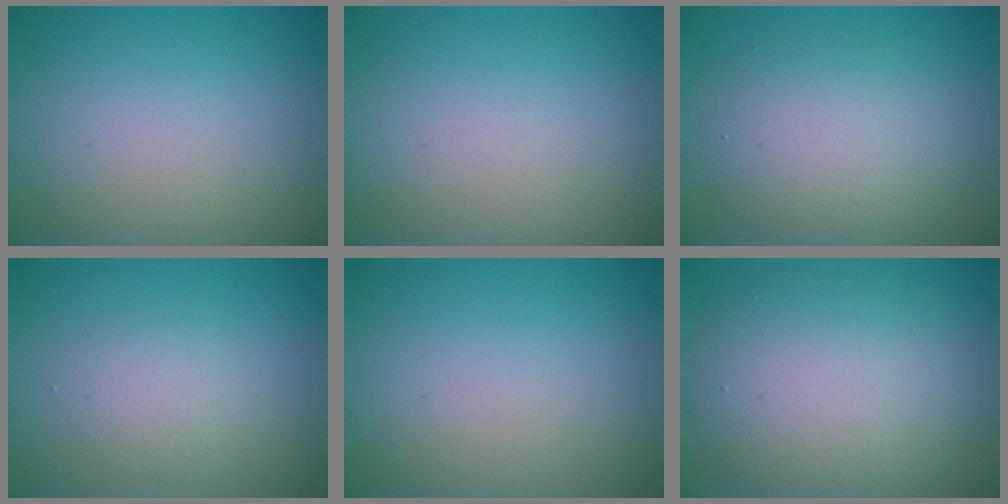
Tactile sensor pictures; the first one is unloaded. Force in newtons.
{"total": 0.0}
{"total": 4.8, "press": 4.8, "slide": 0.1}
{"total": 2.1, "press": 2.1, "slide": 0.1}
{"total": 0.0}
{"total": 8.7, "press": 8.7, "slide": 0.7}